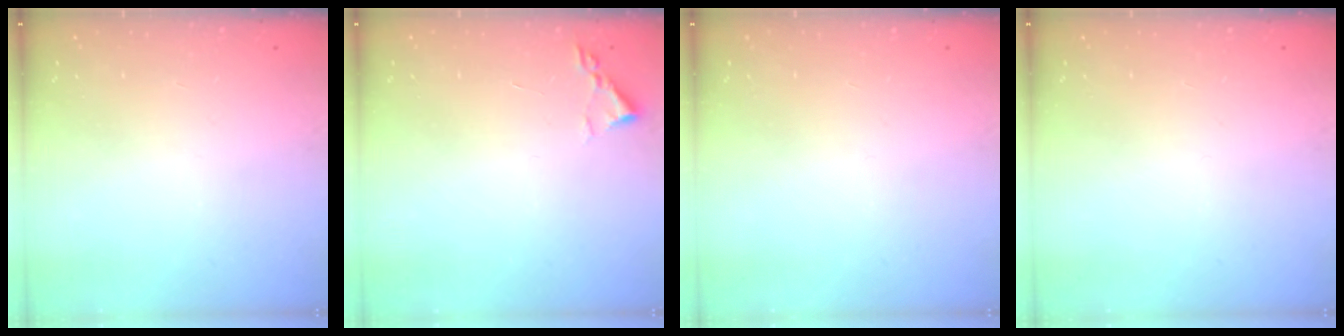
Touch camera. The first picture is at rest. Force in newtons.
{"total": 1.8, "press": 1.8, "slide": 0.3}
{"total": 0.0}
{"total": 0.0}